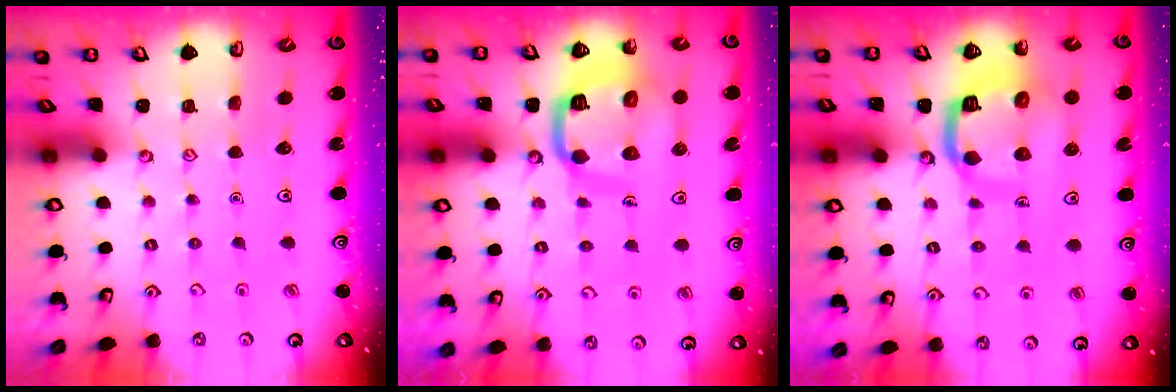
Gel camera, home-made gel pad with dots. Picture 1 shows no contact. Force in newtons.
{"total": 13.5, "press": 13.4, "slide": 1.5}
{"total": 10.9, "press": 10.9, "slide": 1.2}